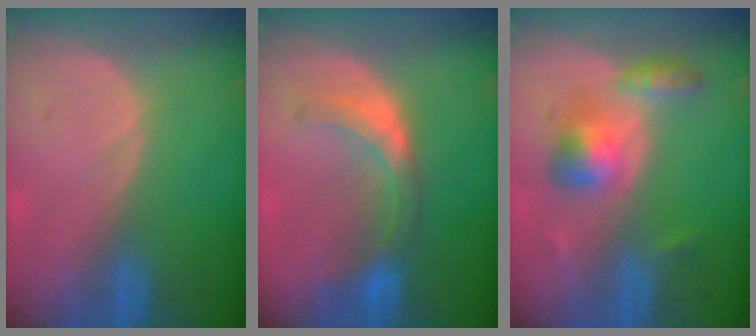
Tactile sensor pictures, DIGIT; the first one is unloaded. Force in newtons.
{"total": 5.9, "press": 5.9, "slide": 0.6}
{"total": 5.6, "press": 5.4, "slide": 1.5}